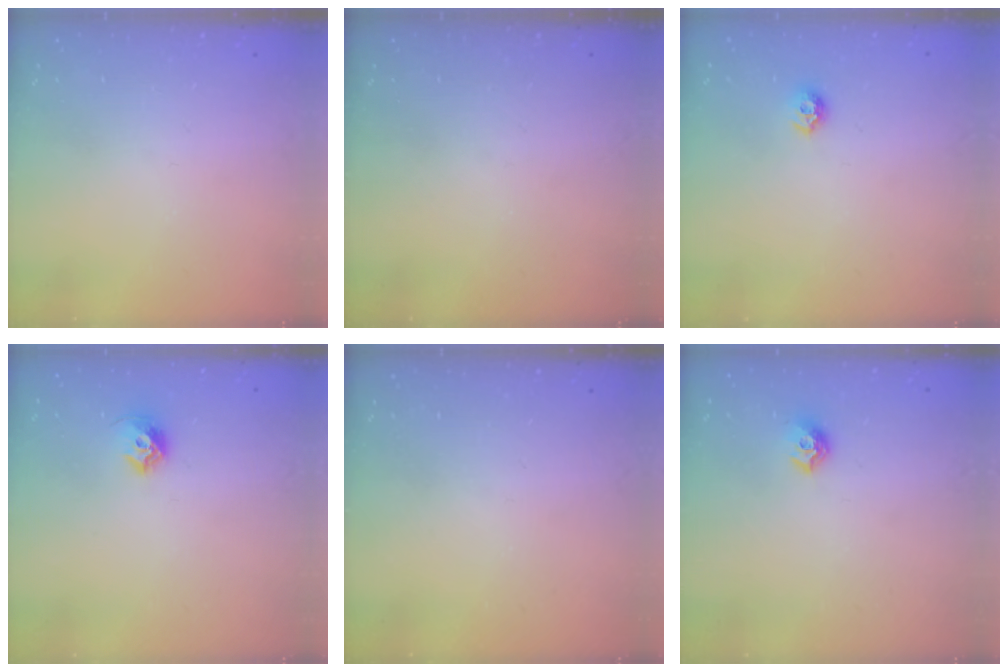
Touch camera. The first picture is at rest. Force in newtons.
{"total": 0.0}
{"total": 6.0, "press": 5.9, "slide": 0.8}
{"total": 7.4, "press": 7.3, "slide": 1.1}
{"total": 0.0}
{"total": 7.9, "press": 7.8, "slide": 0.7}